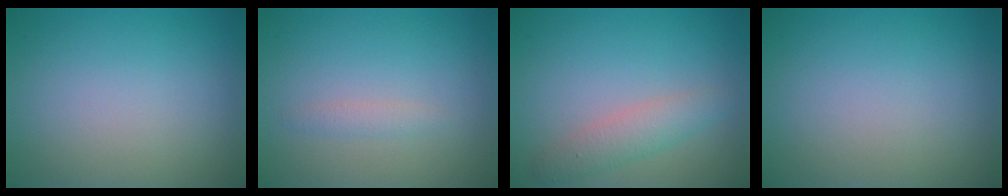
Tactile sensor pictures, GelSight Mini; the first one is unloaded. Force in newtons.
{"total": 0.9, "press": 0.9, "slide": 0.0}
{"total": 2.6, "press": 2.6, "slide": 0.2}
{"total": 0.0}